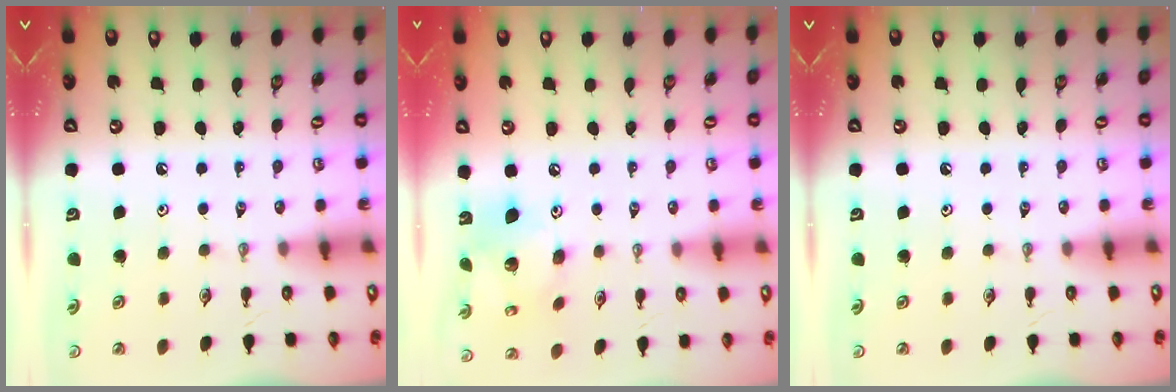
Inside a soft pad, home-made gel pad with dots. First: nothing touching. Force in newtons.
{"total": 13.4, "press": 13.4, "slide": 1.2}
{"total": 0.0}